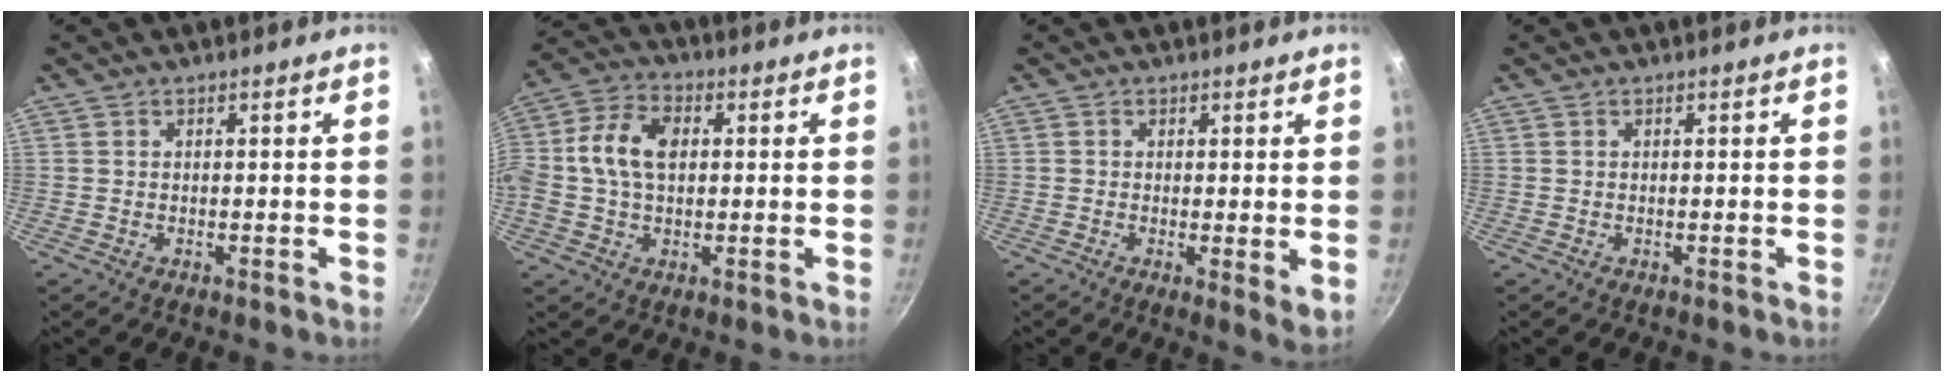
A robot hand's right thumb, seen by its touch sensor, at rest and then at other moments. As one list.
[{"total": 11.1, "force": [1.1, 7.3, 8.3], "torque": [-0.150, 0.022, 0.003]}, {"total": 3.9, "force": [0.3, 1.3, 3.7], "torque": [-0.053, -0.016, 0.002]}, {"total": 0.0}]